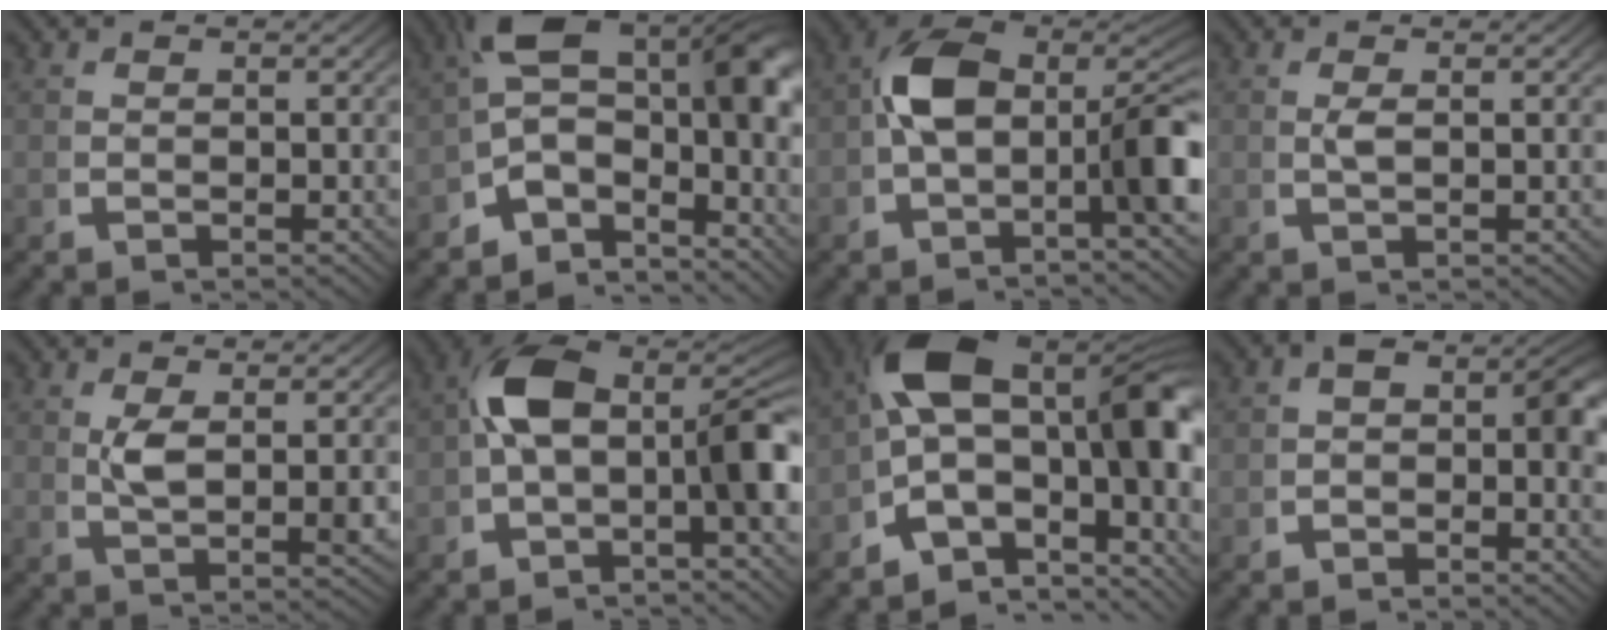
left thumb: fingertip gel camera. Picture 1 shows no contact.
{"total": 15.0, "force": [0.8, 10.2, 10.9], "torque": [-0.184, -0.018, -0.005]}
{"total": 10.7, "force": [-0.8, 6.6, 8.4], "torque": [-0.148, -0.015, -0.015]}
{"total": 1.0, "force": [0.3, 0.2, 0.9], "torque": [-0.023, -0.001, 0.008]}
{"total": 3.4, "force": [0.8, 1.1, 3.1], "torque": [-0.063, -0.008, 0.023]}
{"total": 10.4, "force": [-1.2, 6.5, 8.1], "torque": [-0.144, -0.022, -0.019]}
{"total": 19.9, "force": [-1.5, 13.5, 14.5], "torque": [-0.268, -0.059, -0.018]}
{"total": 4.2, "force": [-0.8, 2.7, 3.1], "torque": [-0.037, -0.003, -0.020]}